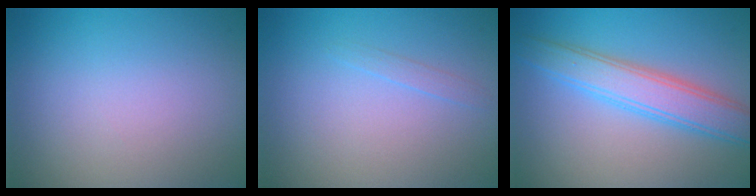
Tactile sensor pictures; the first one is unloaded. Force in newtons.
{"total": 0.7, "press": 0.7, "slide": 0.1}
{"total": 4.2, "press": 4.2, "slide": 0.5}